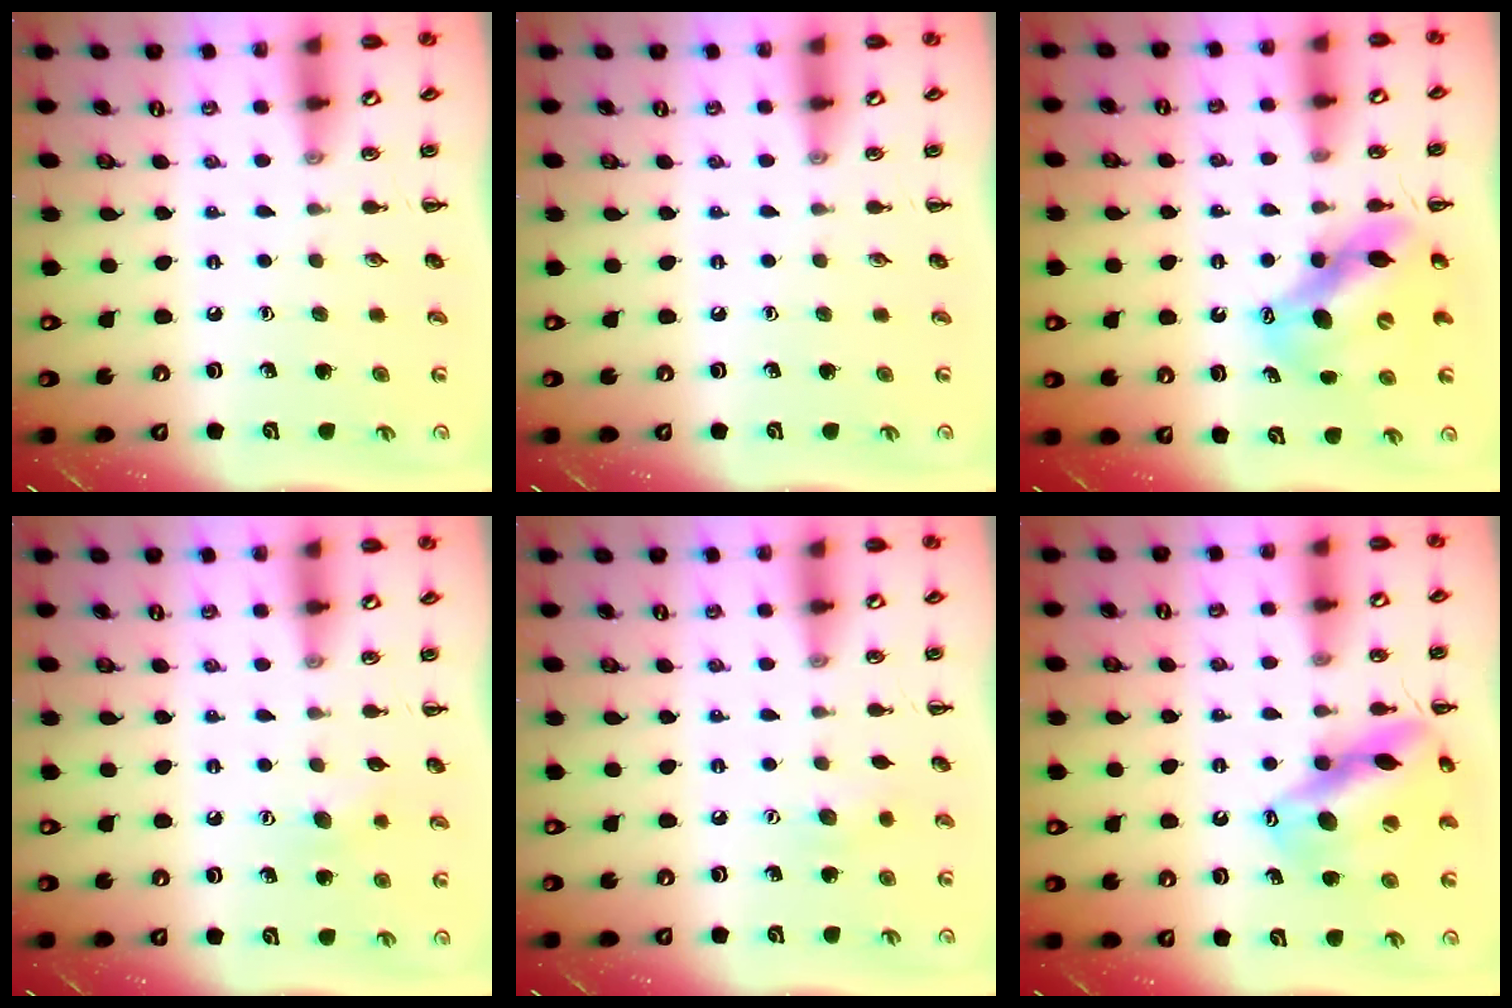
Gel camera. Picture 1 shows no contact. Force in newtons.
{"total": 0.0}
{"total": 11.1, "press": 10.8, "slide": 2.7}
{"total": 6.9, "press": 6.7, "slide": 1.5}
{"total": 6.1, "press": 6.0, "slide": 1.2}
{"total": 16.6, "press": 16.3, "slide": 3.0}